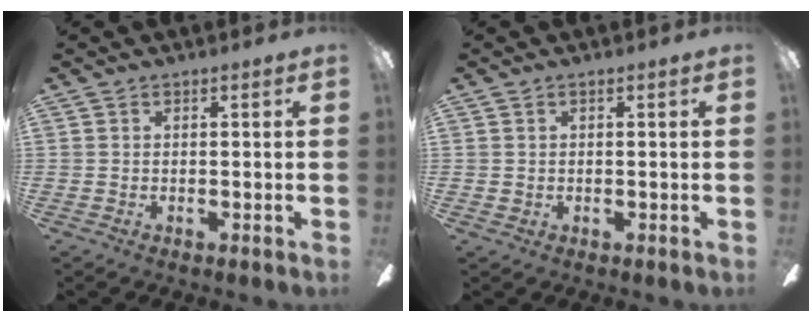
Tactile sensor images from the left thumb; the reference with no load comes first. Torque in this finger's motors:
{"motor_torque": [0.03, 0.02, -0.05, -0.13, 0.00]}